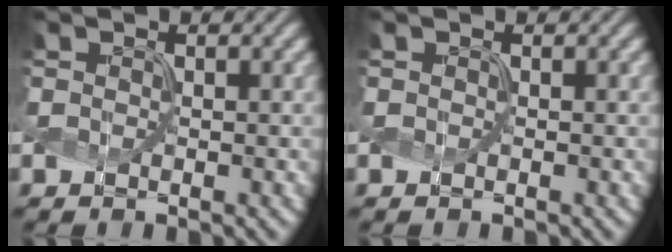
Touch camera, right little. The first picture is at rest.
{"total": 0.0}